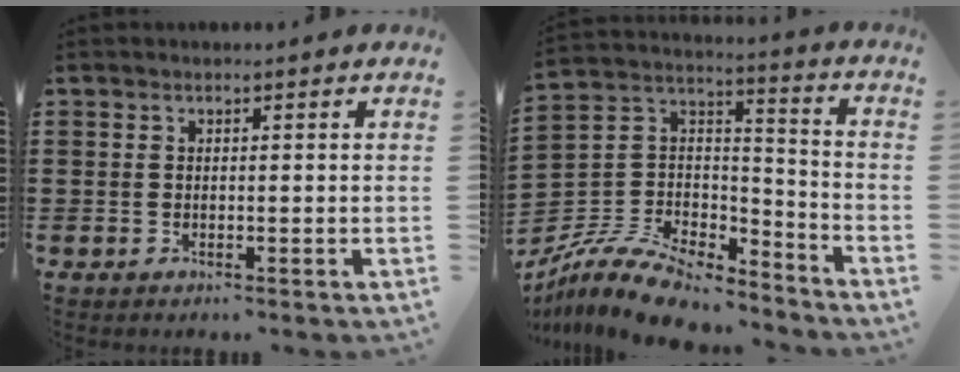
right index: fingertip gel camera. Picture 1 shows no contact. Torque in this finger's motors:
{"motor_torque": [-0.10, -0.19, -0.11, -0.21]}